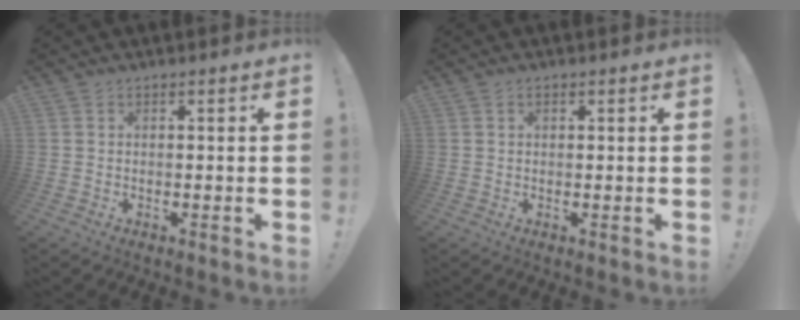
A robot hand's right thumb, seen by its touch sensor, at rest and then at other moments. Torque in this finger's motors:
{"motor_torque": [0.08, -0.25, -0.11, 0.21, 0.00]}